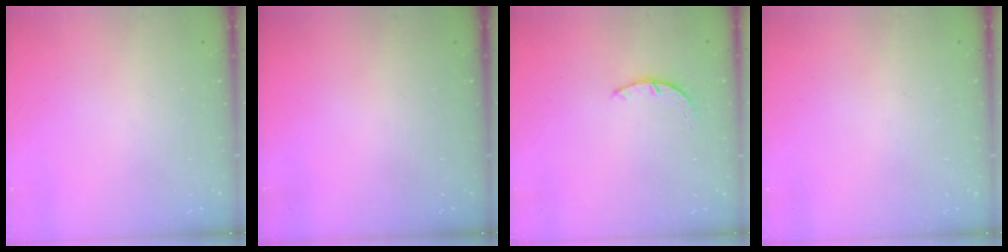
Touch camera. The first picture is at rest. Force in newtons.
{"total": 0.0}
{"total": 2.4, "press": 2.4, "slide": 0.3}
{"total": 2.4, "press": 2.4, "slide": 0.2}